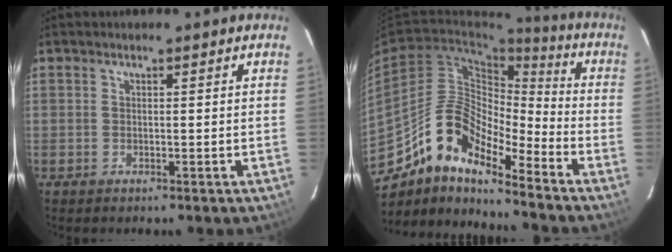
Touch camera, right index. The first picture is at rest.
{"total": 14.7, "force": [-11.1, 4.7, 8.5], "torque": [-0.146, 0.009, -0.219]}